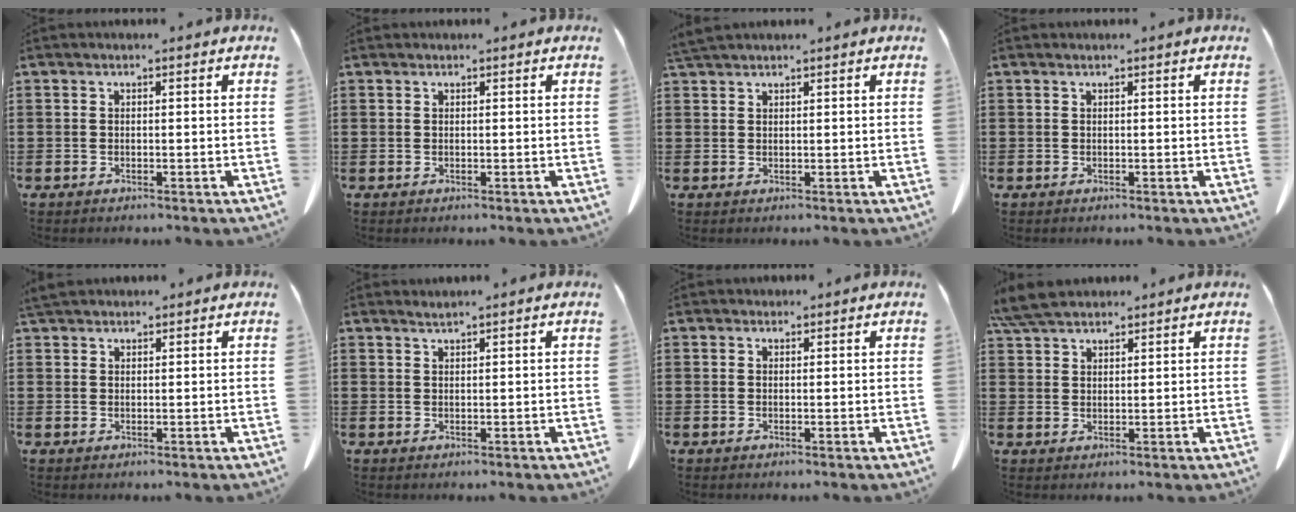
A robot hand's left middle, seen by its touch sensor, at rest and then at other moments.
{"total": 0.0}
{"total": 1.7, "force": [1.6, 0.1, 0.6], "torque": [-0.016, 0.001, 0.032]}
{"total": 0.0}
{"total": 2.4, "force": [2.1, 0.9, 0.9], "torque": [-0.025, 0.005, 0.042]}
{"total": 0.9, "force": [0.9, -0.1, 0.3], "torque": [-0.006, -0.002, 0.017]}
{"total": 0.5, "force": [0.3, 0.4, 0.0], "torque": [-0.001, 0.003, 0.007]}
{"total": 5.4, "force": [4.7, 1.3, 2.3], "torque": [-0.058, -0.003, 0.089]}